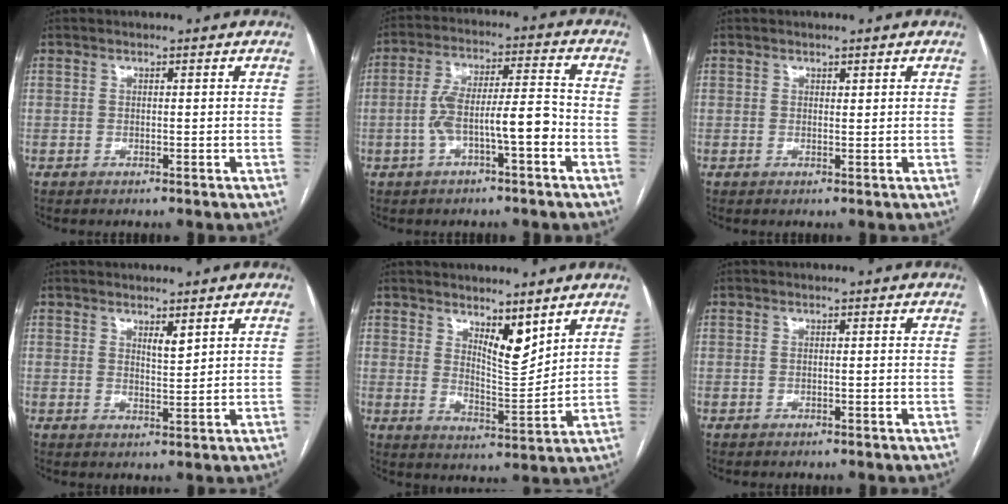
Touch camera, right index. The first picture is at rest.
{"total": 9.2, "force": [-3.0, 1.6, 8.6], "torque": [-0.160, 0.029, -0.050]}
{"total": 0.5, "force": [0.4, 0.3, 0.2], "torque": [-0.001, -0.003, 0.005]}
{"total": 2.2, "force": [1.5, 0.4, 1.6], "torque": [-0.030, -0.006, 0.030]}
{"total": 6.2, "force": [4.4, 1.6, 4.1], "torque": [-0.072, -0.020, 0.080]}
{"total": 0.5, "force": [-0.1, 0.1, 0.5], "torque": [-0.011, 0.000, 0.001]}